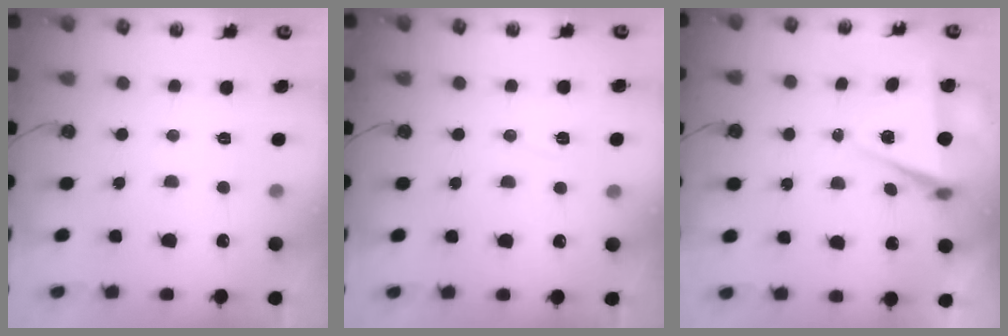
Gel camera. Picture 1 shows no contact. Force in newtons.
{"total": 3.1, "press": 2.0, "slide": 2.4}
{"total": 6.9, "press": 5.4, "slide": 4.3}